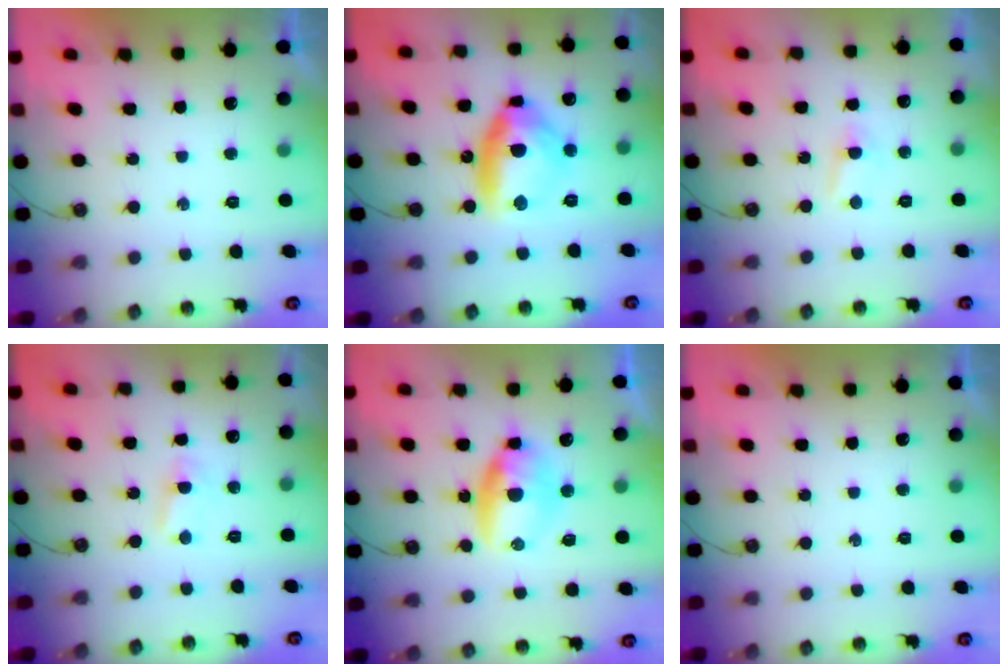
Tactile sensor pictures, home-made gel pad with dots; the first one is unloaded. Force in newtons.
{"total": 14.5, "press": 14.3, "slide": 1.9}
{"total": 4.1, "press": 4.1, "slide": 0.4}
{"total": 2.7, "press": 2.7, "slide": 0.3}
{"total": 10.3, "press": 9.2, "slide": 4.6}
{"total": 0.0}